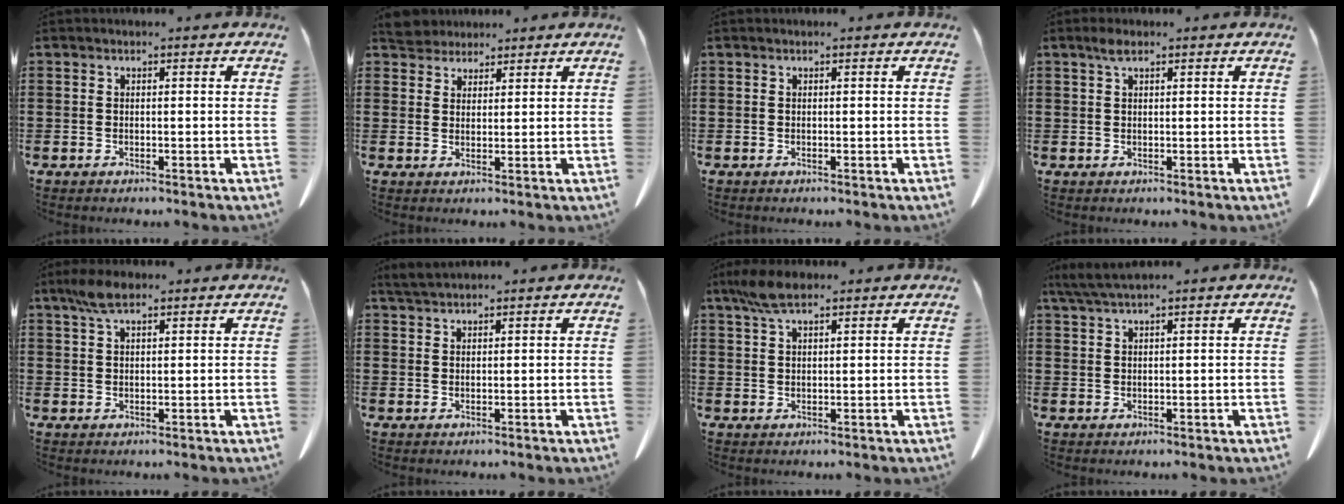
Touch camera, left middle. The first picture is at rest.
{"total": 4.0, "force": [3.8, 1.1, 0.5], "torque": [-0.024, -0.008, 0.075]}
{"total": 0.0}
{"total": 1.7, "force": [0.9, 0.6, 1.4], "torque": [-0.031, 0.001, 0.017]}
{"total": 4.3, "force": [2.7, 1.4, 3.0], "torque": [-0.067, 0.003, 0.050]}
{"total": 2.3, "force": [2.1, 0.1, 0.9], "torque": [-0.023, 0.000, 0.042]}
{"total": 5.1, "force": [3.2, 1.6, 3.6], "torque": [-0.078, 0.002, 0.061]}
{"total": 3.1, "force": [2.4, 0.0, 1.9], "torque": [-0.042, -0.004, 0.048]}